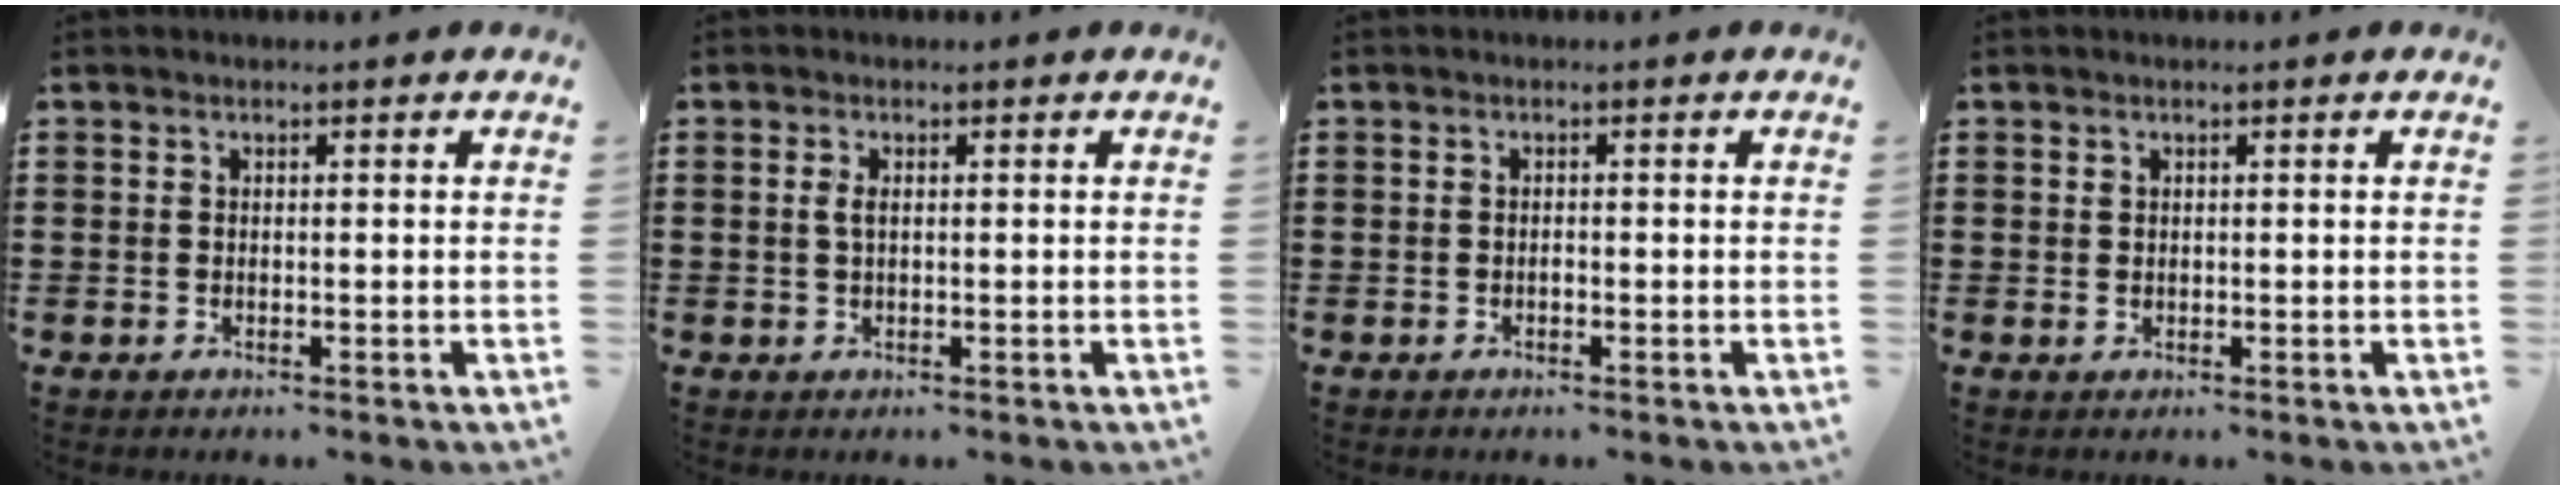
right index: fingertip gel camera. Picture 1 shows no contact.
{"total": 1.5, "force": [0.2, 0.6, 1.4], "torque": [-0.029, 0.004, 0.001]}
{"total": 0.6, "force": [-0.3, 0.2, 0.4], "torque": [-0.011, -0.003, -0.005]}
{"total": 0.5, "force": [0.2, 0.3, 0.4], "torque": [-0.010, -0.001, 0.005]}